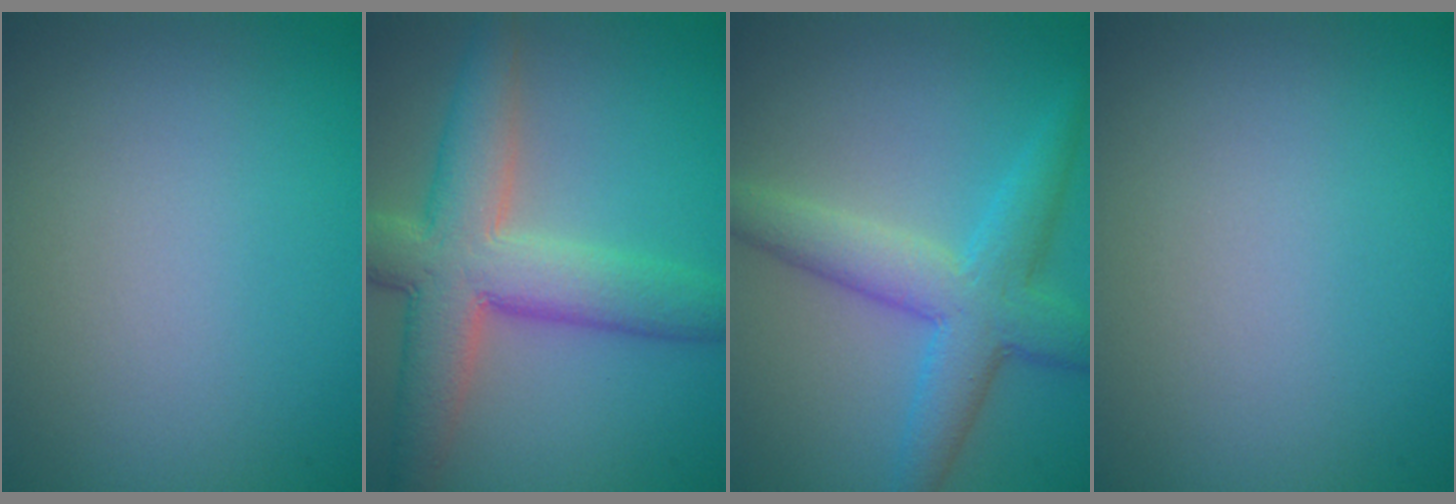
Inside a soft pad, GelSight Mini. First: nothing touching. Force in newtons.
{"total": 7.9, "press": 7.8, "slide": 0.4}
{"total": 5.6, "press": 5.6, "slide": 0.2}
{"total": 0.0}